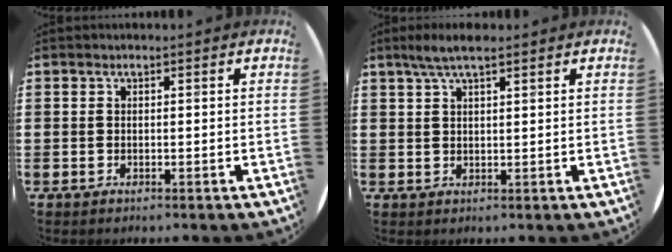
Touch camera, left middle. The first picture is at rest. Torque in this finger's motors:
{"motor_torque": [0.76, -0.53, 0.11, 0.02]}